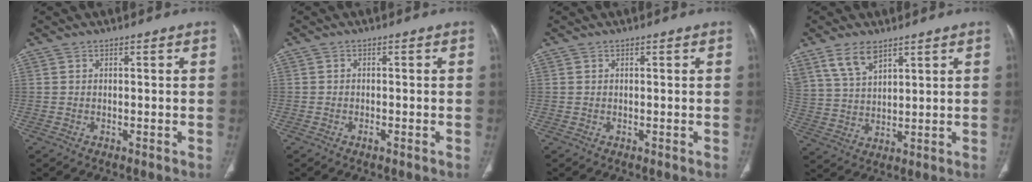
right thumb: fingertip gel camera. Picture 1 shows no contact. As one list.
[{"total": 0.9, "force": [-0.6, 0.5, 0.5], "torque": [-0.003, 0.004, -0.012]}, {"total": 0.0}, {"total": 7.4, "force": [5.1, 3.4, 4.1], "torque": [-0.071, -0.019, 0.109]}]